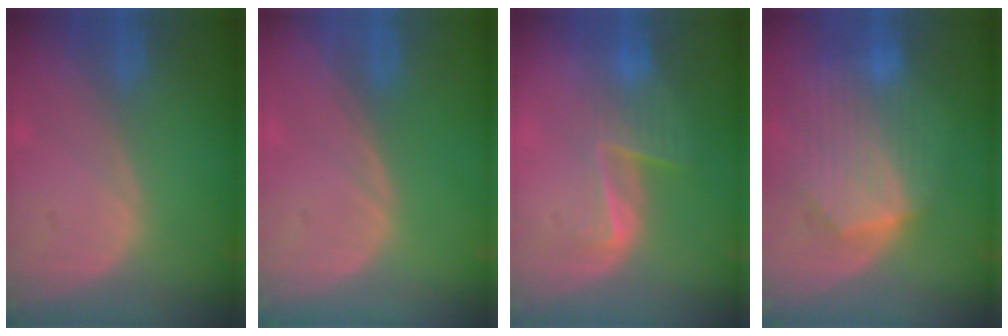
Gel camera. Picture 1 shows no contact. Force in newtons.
{"total": 0.0}
{"total": 6.6, "press": 5.5, "slide": 3.6}
{"total": 10.3, "press": 9.0, "slide": 5.2}